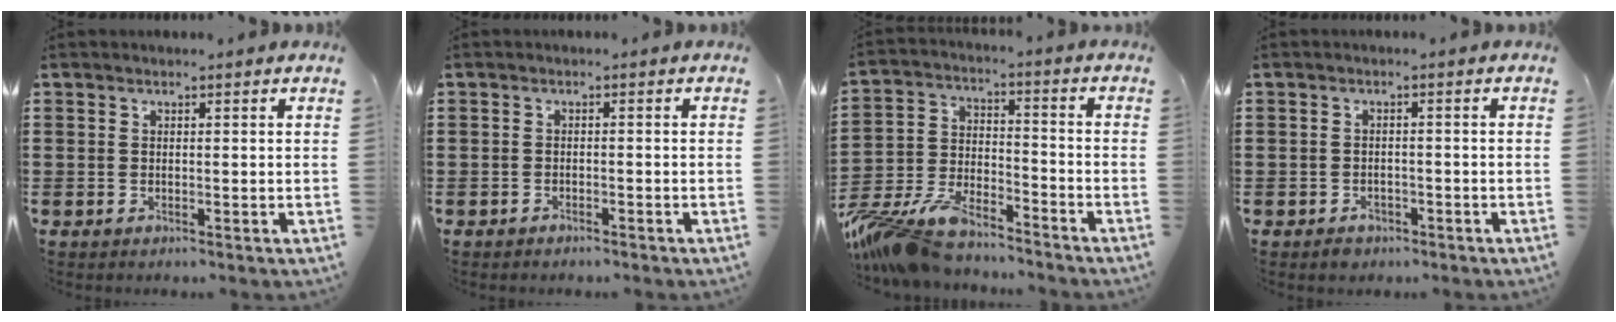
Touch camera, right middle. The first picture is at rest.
{"total": 1.0, "force": [-1.0, 0.1, 0.1], "torque": [-0.004, 0.000, -0.020]}
{"total": 10.0, "force": [-9.0, 2.4, 3.7], "torque": [-0.087, 0.008, -0.181]}
{"total": 1.4, "force": [-1.0, 0.8, 0.4], "torque": [-0.010, -0.001, -0.023]}